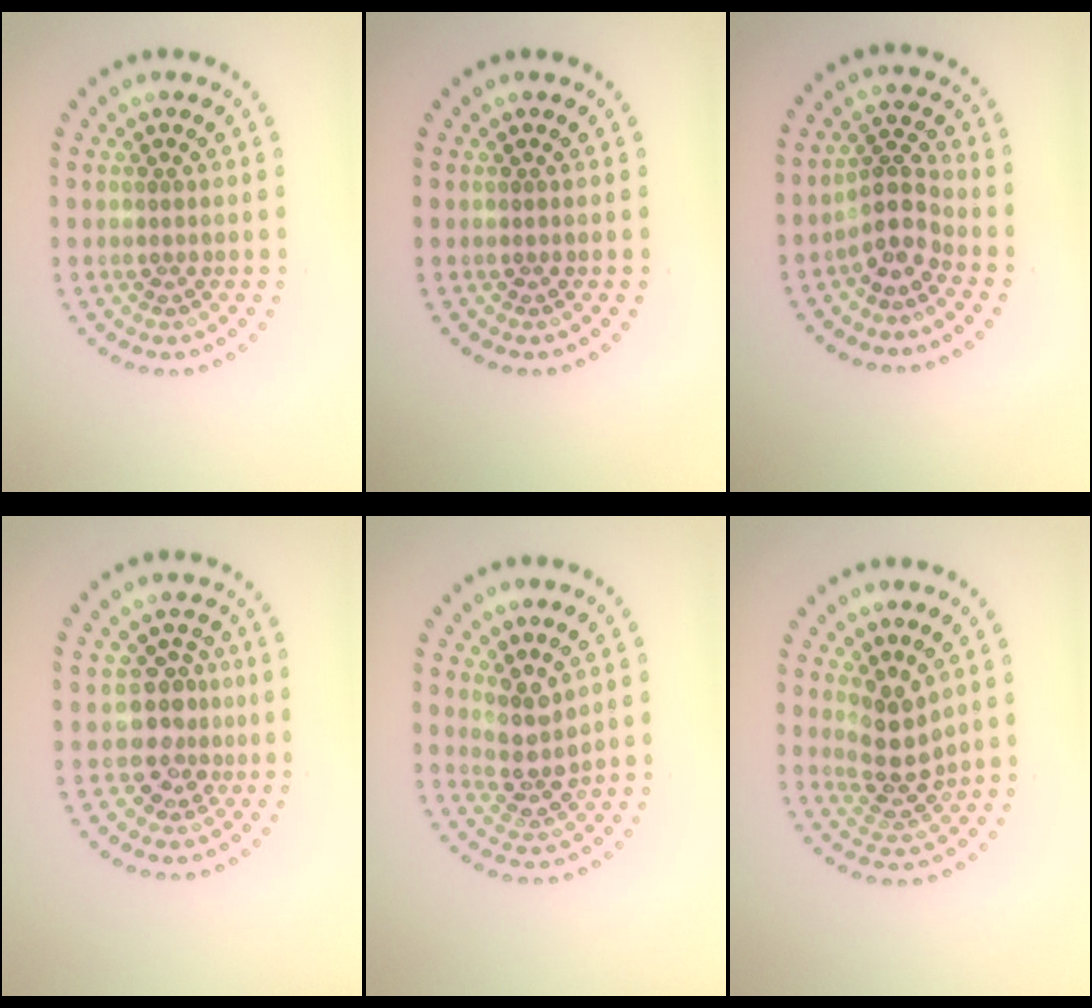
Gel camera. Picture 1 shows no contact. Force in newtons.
{"total": 0.0}
{"total": 2.9, "press": 2.2, "slide": 1.9}
{"total": 3.1, "press": 2.5, "slide": 1.9}
{"total": 3.1, "press": 2.4, "slide": 2.0}
{"total": 3.5, "press": 3.0, "slide": 1.7}